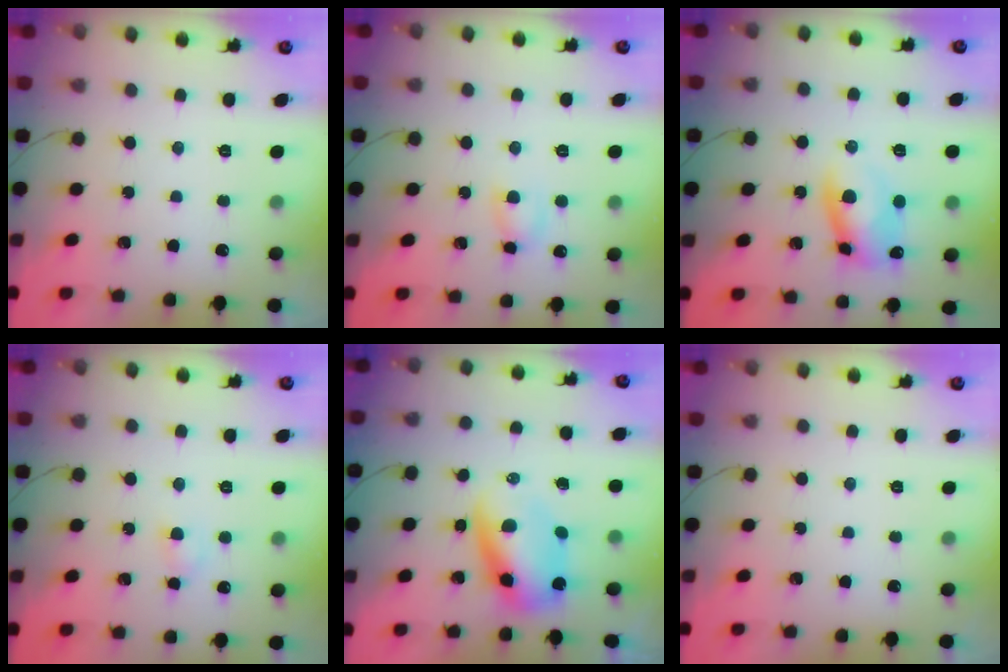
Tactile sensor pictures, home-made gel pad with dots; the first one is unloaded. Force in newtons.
{"total": 4.4, "press": 4.3, "slide": 0.9}
{"total": 9.4, "press": 9.4, "slide": 0.8}
{"total": 2.4, "press": 2.3, "slide": 0.9}
{"total": 7.2, "press": 7.0, "slide": 1.7}
{"total": 0.0}